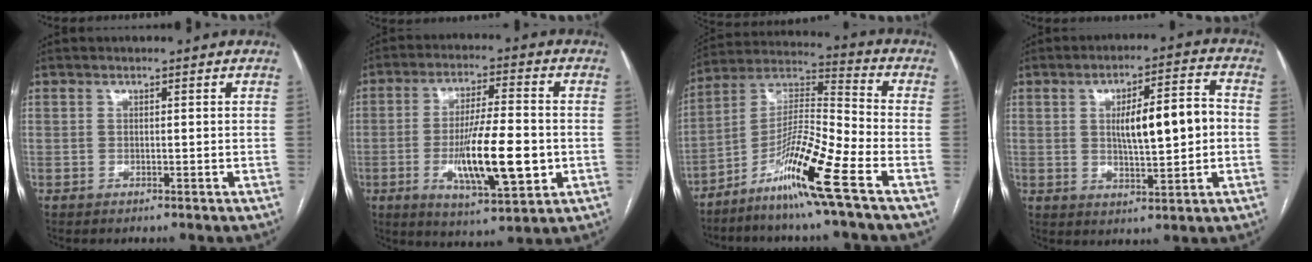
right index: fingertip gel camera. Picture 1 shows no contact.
{"total": 14.1, "force": [-2.8, 2.7, 13.5], "torque": [-0.236, -0.012, -0.043]}
{"total": 14.1, "force": [-8.0, -1.2, 11.5], "torque": [-0.222, -0.014, -0.151]}
{"total": 10.2, "force": [0.4, 2.2, 10.0], "torque": [-0.158, 0.019, 0.011]}